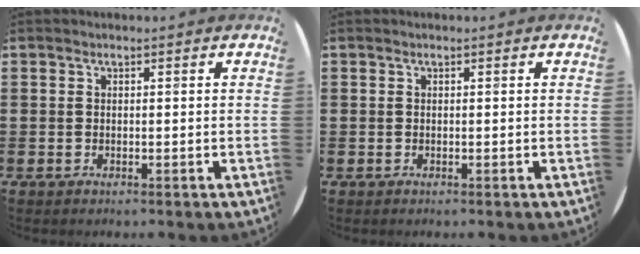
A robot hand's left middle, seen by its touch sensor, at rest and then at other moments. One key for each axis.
{"total": 0.0}